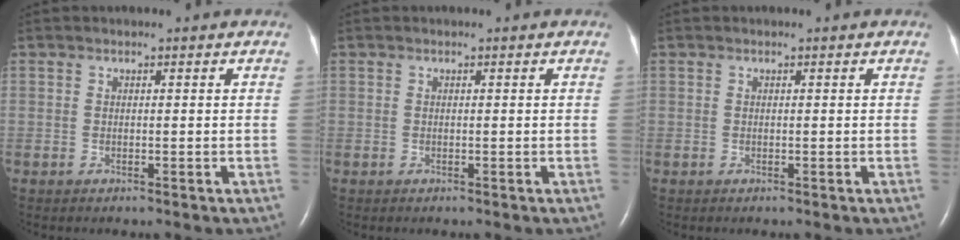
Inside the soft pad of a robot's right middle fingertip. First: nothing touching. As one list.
[{"total": 0.0}, {"total": 0.0}]